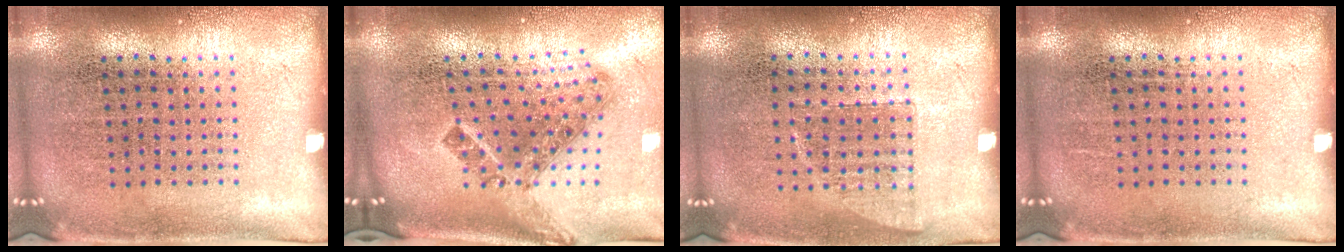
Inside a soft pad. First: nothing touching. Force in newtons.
{"total": 1.8, "press": 1.3, "slide": 1.3}
{"total": 0.6, "press": 0.6, "slide": 0.2}
{"total": 0.0}